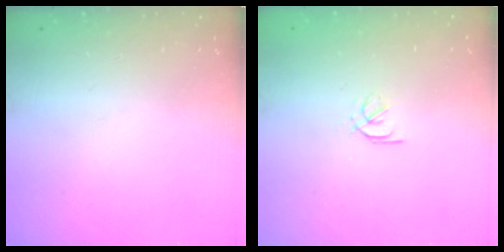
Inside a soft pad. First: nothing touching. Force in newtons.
{"total": 1.5, "press": 1.4, "slide": 0.5}